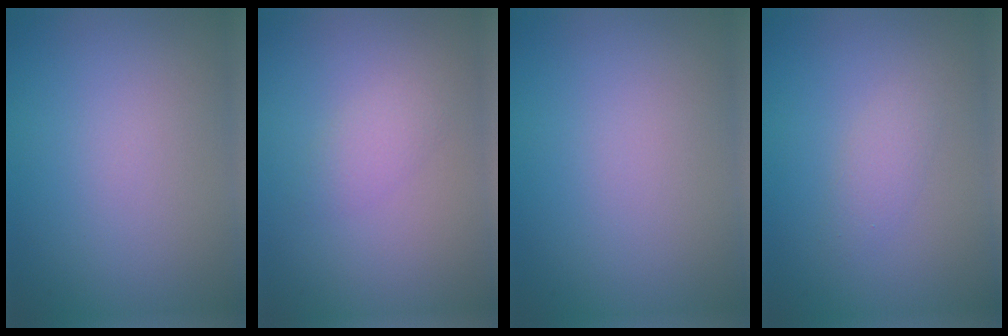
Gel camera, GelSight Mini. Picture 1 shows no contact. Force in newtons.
{"total": 1.3, "press": 1.3, "slide": 0.1}
{"total": 0.0}
{"total": 1.3, "press": 1.2, "slide": 0.1}